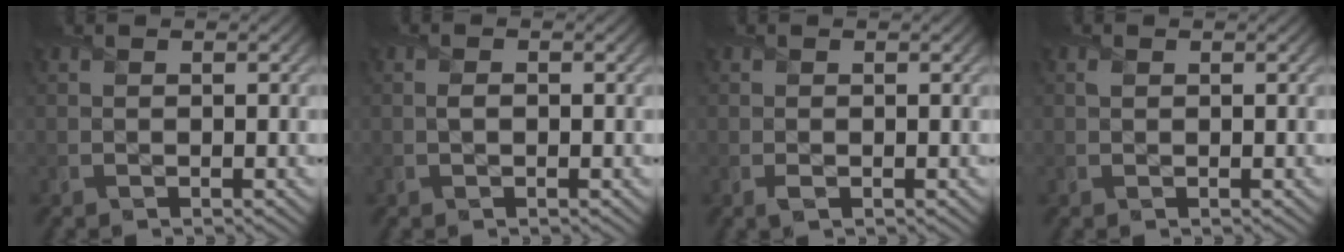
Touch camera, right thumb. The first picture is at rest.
{"total": 0.9, "force": [0.0, 0.6, 0.7], "torque": [-0.015, -0.001, -0.001]}
{"total": 0.9, "force": [-0.2, 0.6, 0.6], "torque": [-0.014, -0.003, -0.006]}
{"total": 0.6, "force": [0.2, 0.5, 0.2], "torque": [-0.004, -0.001, 0.002]}